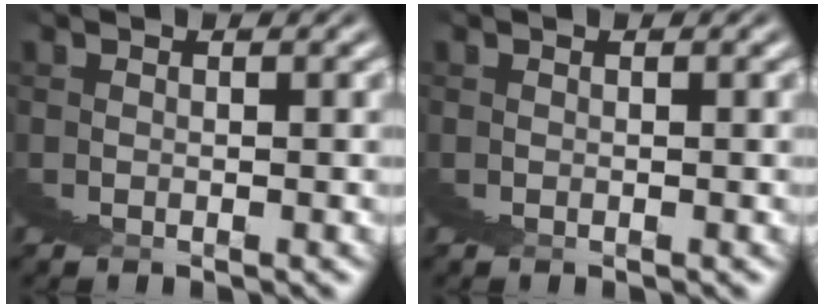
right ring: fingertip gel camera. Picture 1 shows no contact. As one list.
[{"total": 0.0}]